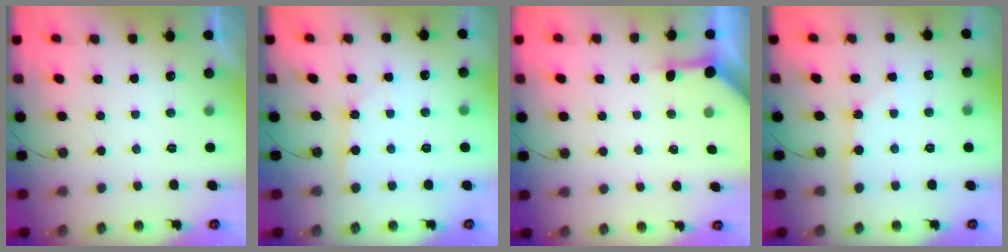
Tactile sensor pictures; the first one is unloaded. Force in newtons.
{"total": 3.8, "press": 3.8, "slide": 0.3}
{"total": 3.6, "press": 3.5, "slide": 0.5}
{"total": 1.9, "press": 1.9, "slide": 0.3}